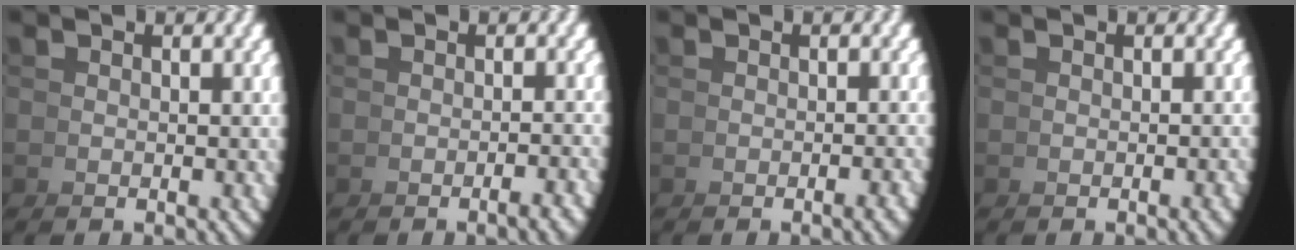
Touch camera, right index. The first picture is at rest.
{"total": 2.0, "force": [-1.1, 0.5, 1.6], "torque": [-0.009, 0.016, -0.025]}
{"total": 1.6, "force": [-0.7, 0.4, 1.4], "torque": [-0.010, 0.013, -0.016]}
{"total": 0.9, "force": [-0.3, 0.3, 0.8], "torque": [-0.007, 0.008, -0.009]}